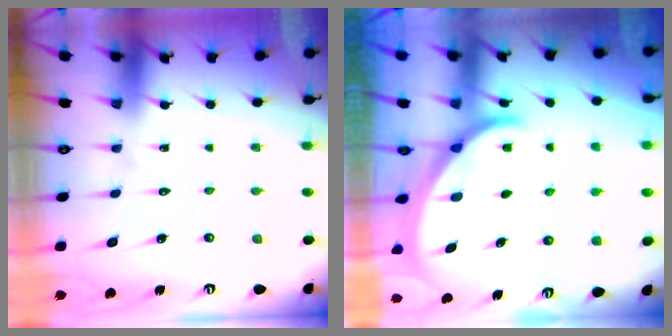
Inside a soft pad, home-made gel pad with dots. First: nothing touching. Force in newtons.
{"total": 1.5, "press": 1.5, "slide": 0.1}